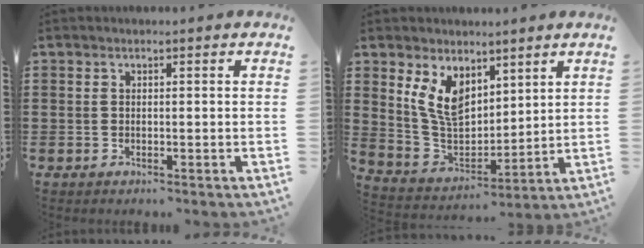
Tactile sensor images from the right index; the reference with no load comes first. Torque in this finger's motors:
{"motor_torque": [0.58, 0.26, 0.61, 0.09]}